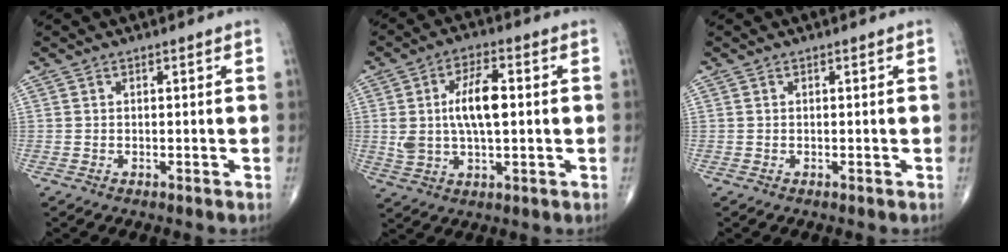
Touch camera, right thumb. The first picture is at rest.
{"total": 10.7, "force": [1.2, 4.9, 9.4], "torque": [-0.174, 0.007, 0.023]}
{"total": 0.0}